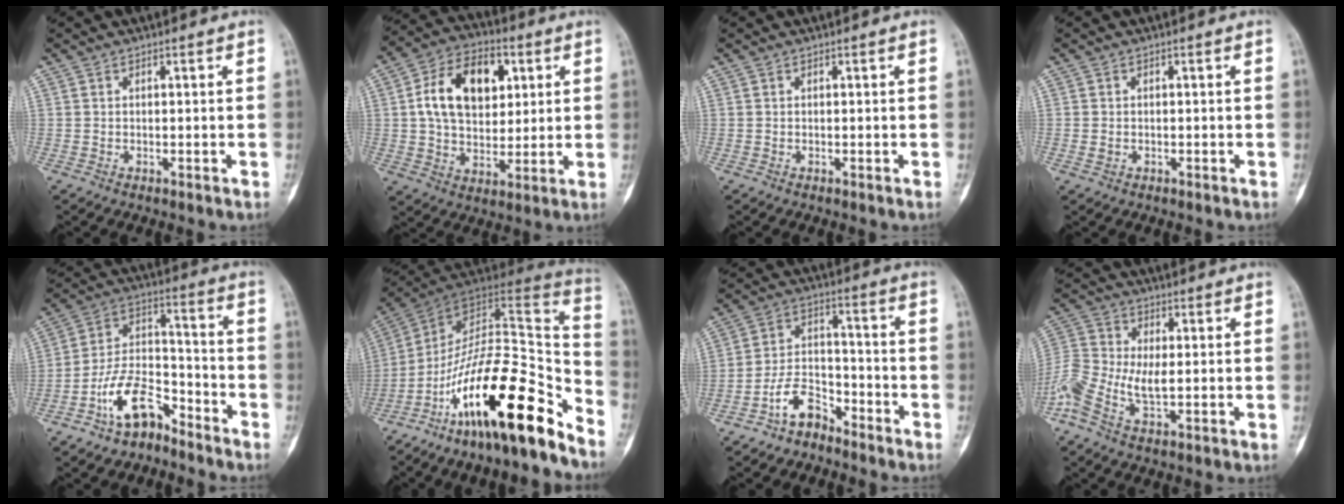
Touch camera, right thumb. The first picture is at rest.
{"total": 16.0, "force": [4.0, 10.6, 11.3], "torque": [-0.162, 0.004, 0.066]}
{"total": 0.0}
{"total": 1.0, "force": [-0.3, 0.9, 0.5], "torque": [-0.013, 0.004, 0.000]}
{"total": 11.2, "force": [-7.6, 5.4, 6.1], "torque": [-0.108, 0.081, -0.147]}
{"total": 23.4, "force": [-16.1, 6.1, 15.8], "torque": [-0.216, 0.115, -0.267]}
{"total": 7.5, "force": [-5.6, 3.9, 3.2], "torque": [-0.054, 0.059, -0.110]}
{"total": 10.5, "force": [-2.0, 5.1, 9.0], "torque": [-0.208, 0.015, -0.044]}